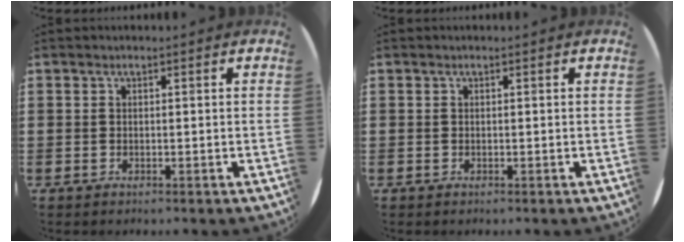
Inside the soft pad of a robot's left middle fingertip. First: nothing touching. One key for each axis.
{"total": 0.0}